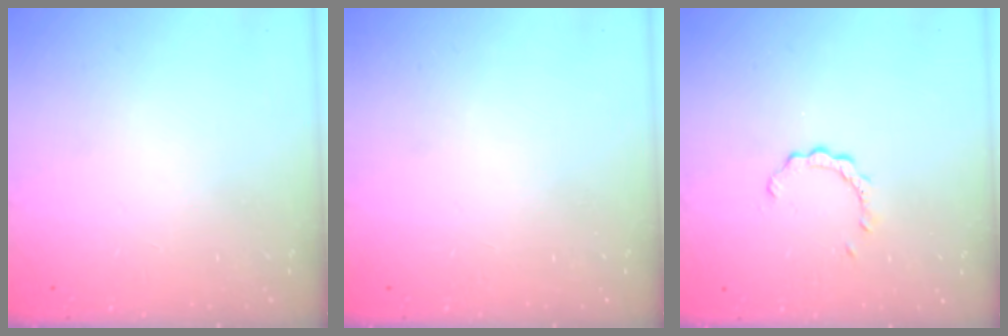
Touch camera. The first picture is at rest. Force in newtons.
{"total": 0.0}
{"total": 2.2, "press": 2.2, "slide": 0.1}